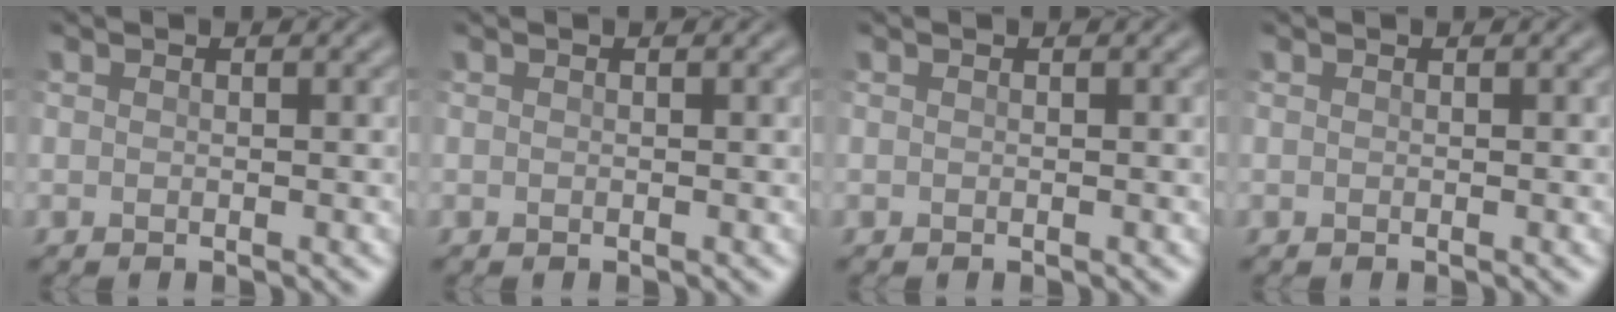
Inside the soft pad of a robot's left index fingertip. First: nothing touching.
{"total": 0.0}
{"total": 0.0}
{"total": 0.0}